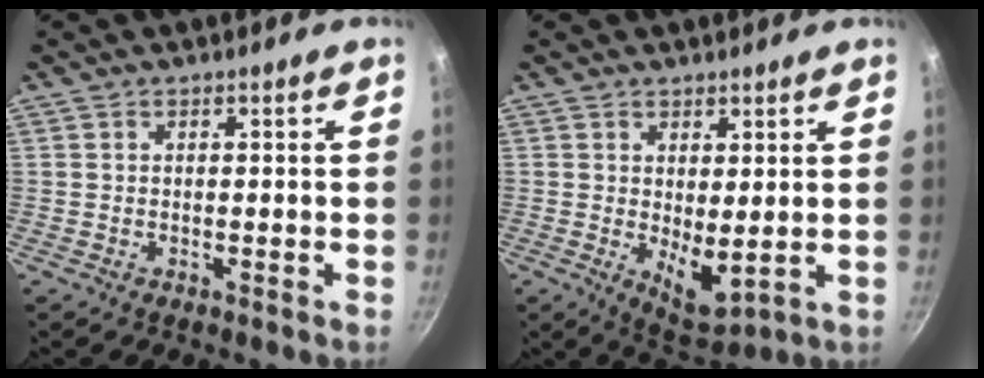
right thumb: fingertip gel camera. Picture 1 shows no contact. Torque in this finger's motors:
{"motor_torque": [0.28, 1.66, 0.89, 0.42, 0.24]}